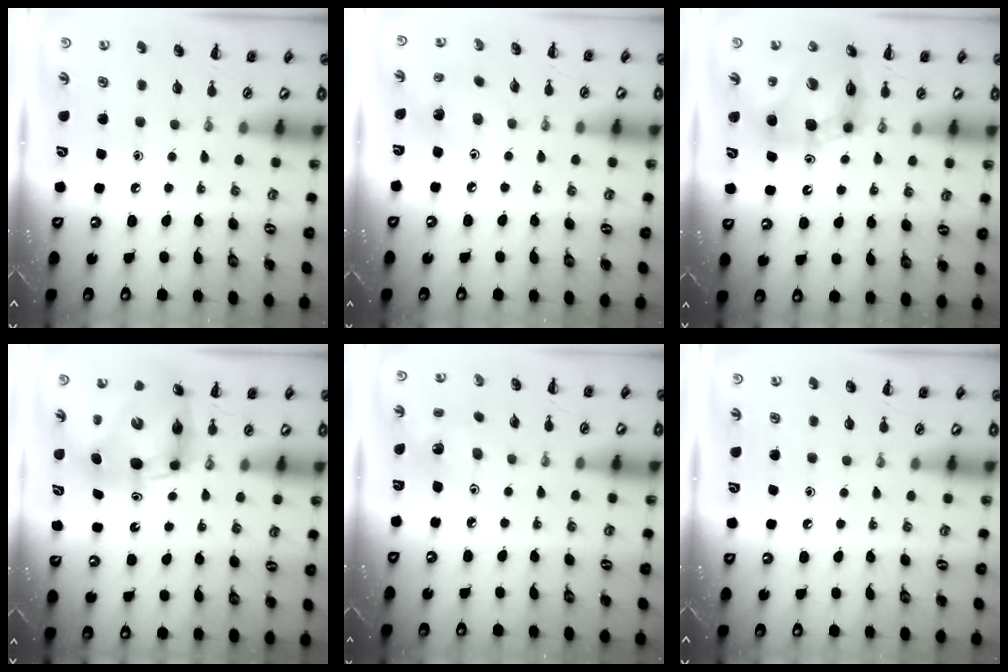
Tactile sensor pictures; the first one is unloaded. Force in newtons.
{"total": 2.5, "press": 2.4, "slide": 0.7}
{"total": 11.6, "press": 11.1, "slide": 3.3}
{"total": 7.6, "press": 7.3, "slide": 2.1}
{"total": 2.1, "press": 2.0, "slide": 0.7}
{"total": 0.0}